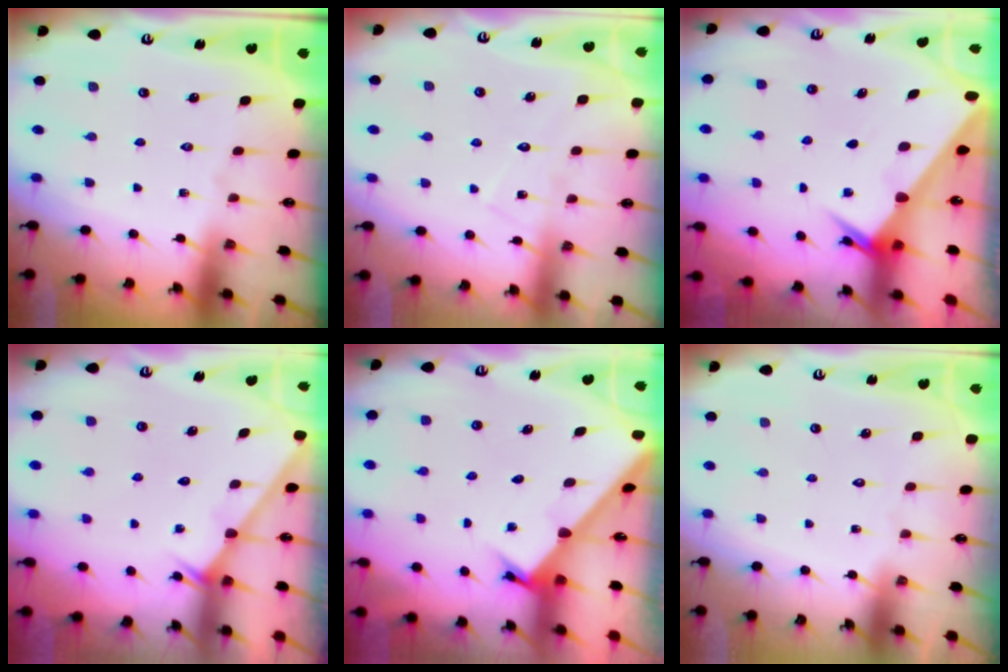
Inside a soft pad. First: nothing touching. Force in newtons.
{"total": 7.2, "press": 7.1, "slide": 0.4}
{"total": 2.6, "press": 2.6, "slide": 0.2}
{"total": 0.9, "press": 0.8, "slide": 0.2}
{"total": 1.9, "press": 1.9, "slide": 0.1}
{"total": 1.5, "press": 1.5, "slide": 0.0}